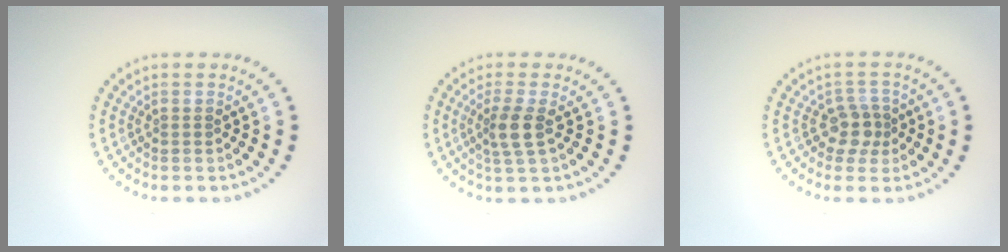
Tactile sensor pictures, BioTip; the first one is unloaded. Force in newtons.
{"total": 2.5, "press": 2.0, "slide": 1.5}
{"total": 2.5, "press": 2.0, "slide": 1.5}